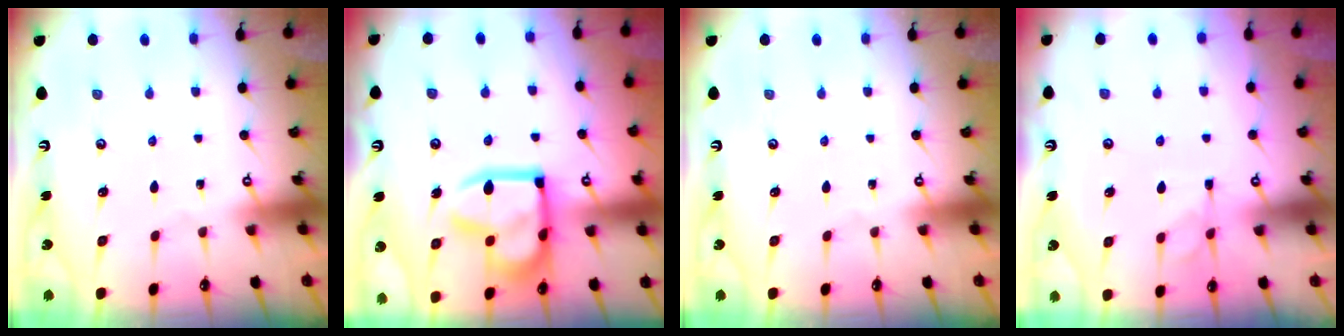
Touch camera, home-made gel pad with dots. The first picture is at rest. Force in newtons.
{"total": 19.0, "press": 18.9, "slide": 1.9}
{"total": 0.0}
{"total": 1.4, "press": 0.9, "slide": 1.0}